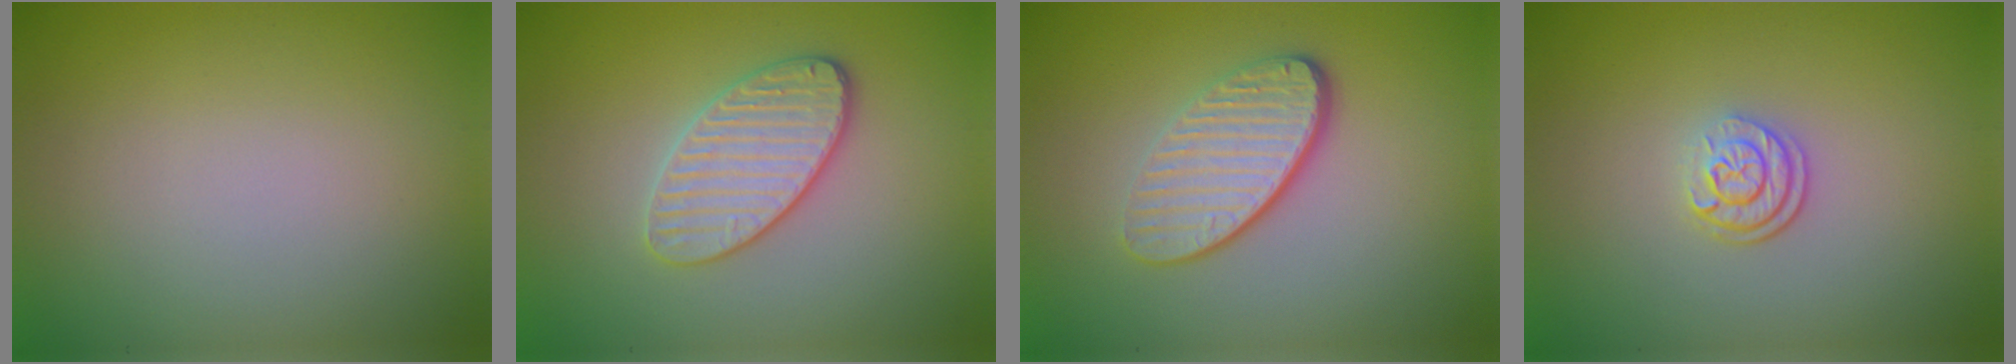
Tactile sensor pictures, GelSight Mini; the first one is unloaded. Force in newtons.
{"total": 3.7, "press": 3.5, "slide": 1.2}
{"total": 4.1, "press": 3.1, "slide": 2.7}
{"total": 2.6, "press": 1.9, "slide": 1.8}